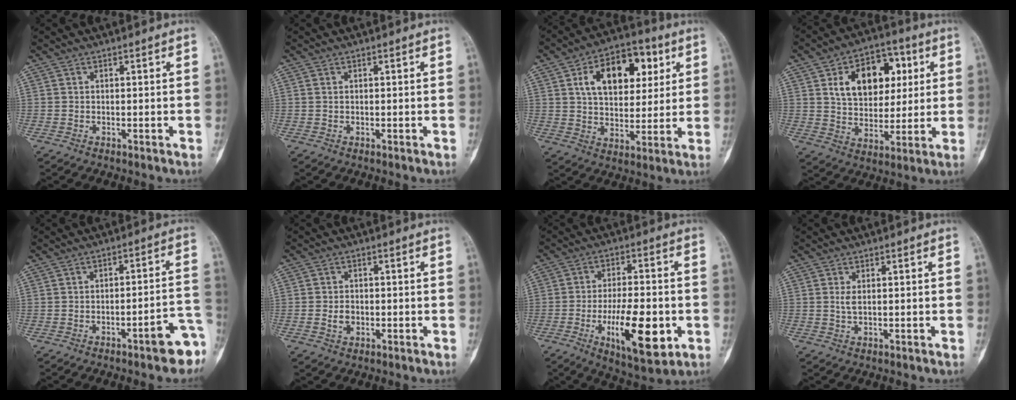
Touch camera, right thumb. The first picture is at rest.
{"total": 0.0}
{"total": 16.5, "force": [5.8, 10.0, 11.8], "torque": [-0.143, -0.001, 0.092]}
{"total": 15.9, "force": [4.9, 10.7, 10.8], "torque": [-0.121, -0.001, 0.082]}
{"total": 5.6, "force": [-3.3, 1.8, 4.1], "torque": [-0.034, 0.030, -0.034]}
{"total": 2.7, "force": [-0.6, 2.1, 1.5], "torque": [-0.023, 0.006, -0.009]}
{"total": 15.2, "force": [-4.2, 5.7, 13.5], "torque": [-0.208, 0.003, -0.059]}
{"total": 1.3, "force": [0.3, 0.4, 1.2], "torque": [-0.032, 0.000, 0.010]}